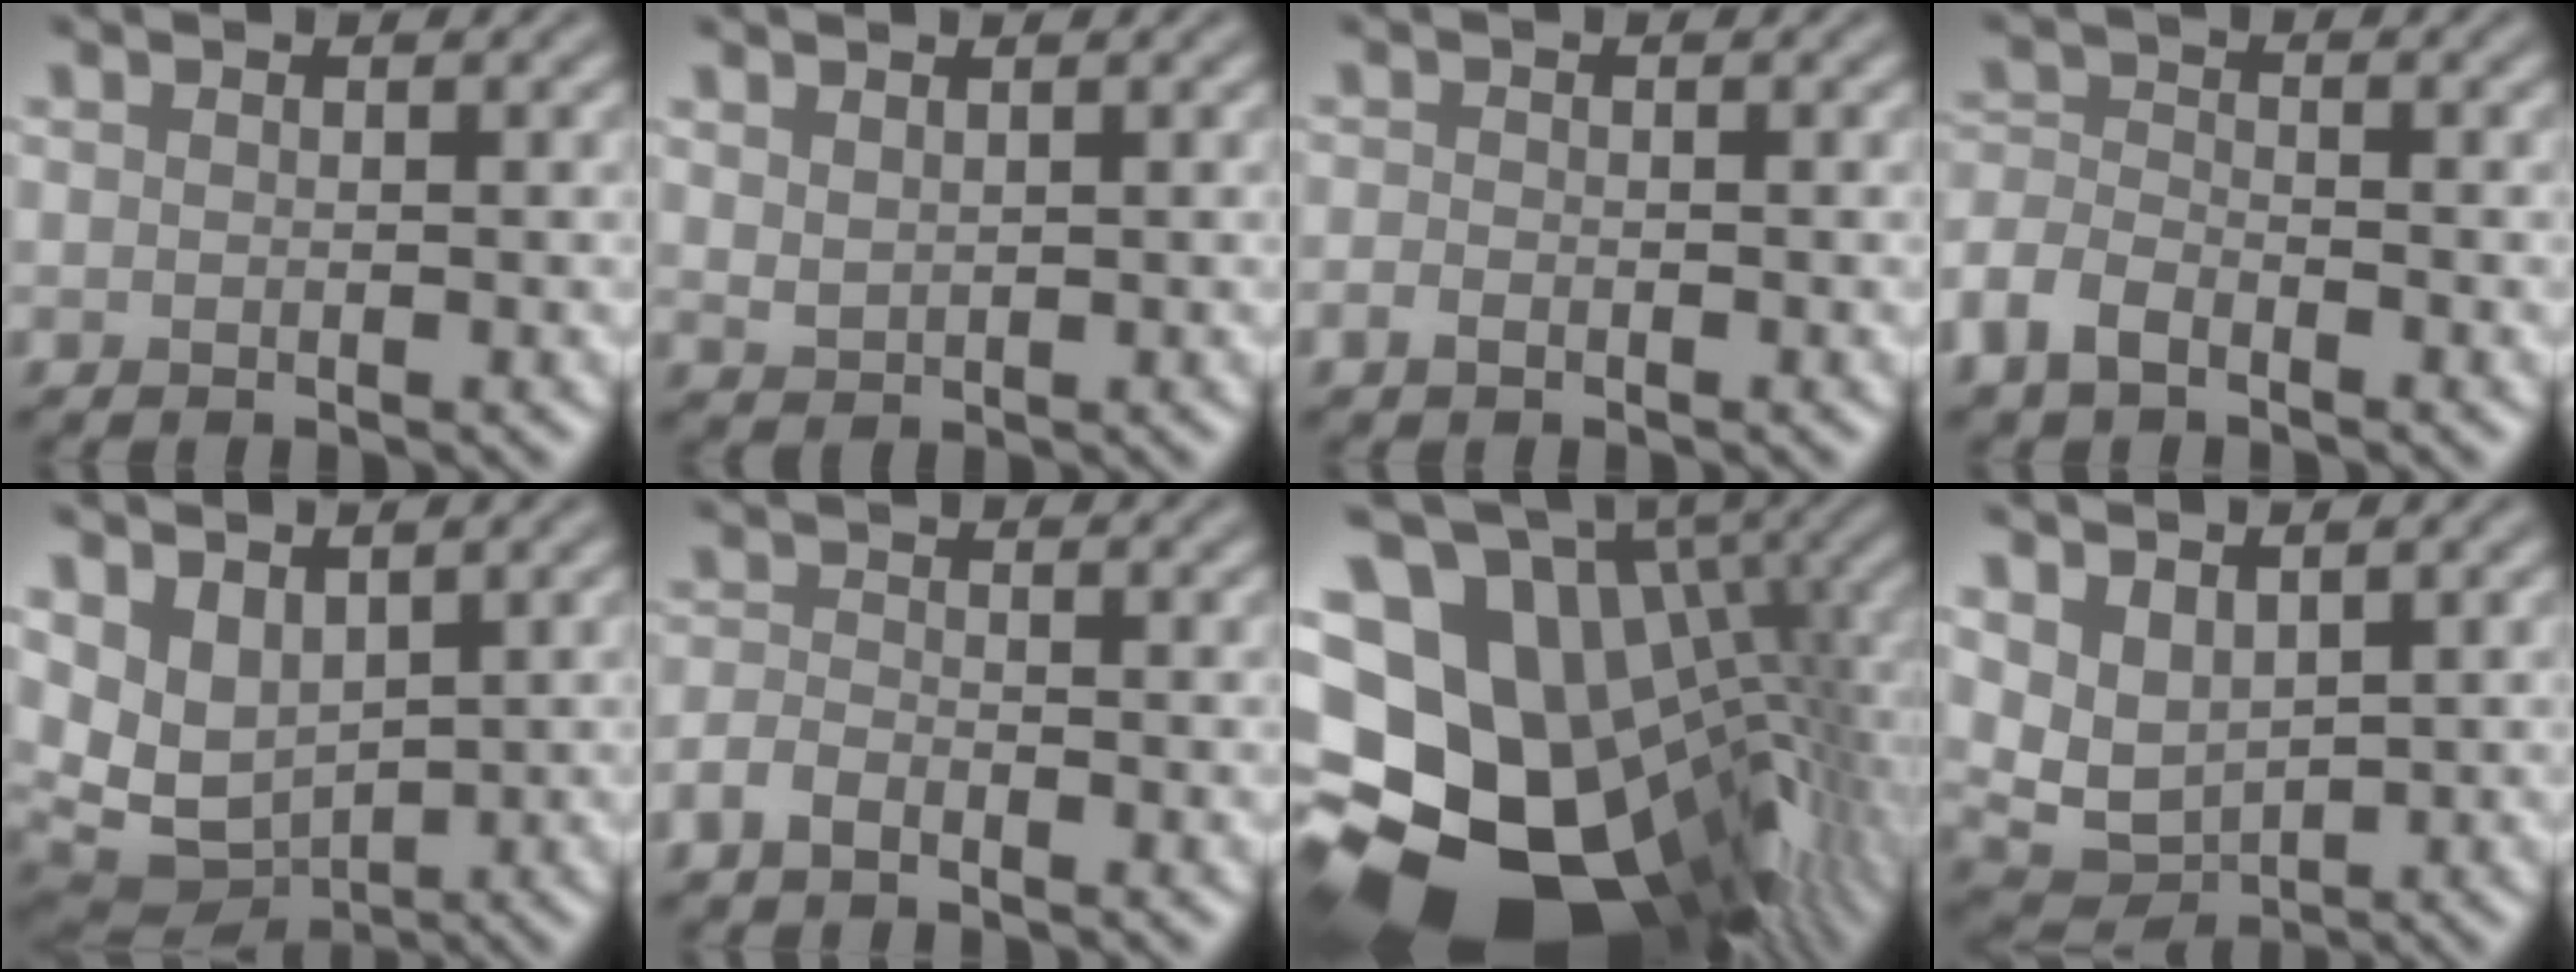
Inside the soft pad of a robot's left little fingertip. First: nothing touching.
{"total": 1.2, "force": [0.9, 0.6, 0.5], "torque": [-0.013, -0.002, 0.024]}
{"total": 1.0, "force": [-0.6, 0.6, 0.6], "torque": [-0.010, -0.001, -0.013]}
{"total": 3.7, "force": [-2.5, 1.8, 1.9], "torque": [-0.040, 0.000, -0.065]}
{"total": 5.3, "force": [1.8, 3.5, 3.6], "torque": [-0.083, -0.017, 0.043]}
{"total": 1.8, "force": [-1.3, 0.8, 1.0], "torque": [-0.022, 0.000, -0.033]}
{"total": 21.0, "force": [-5.3, 15.1, 13.6], "torque": [-0.227, 0.006, -0.069]}
{"total": 4.0, "force": [1.6, 2.5, 2.5], "torque": [-0.056, -0.012, 0.038]}